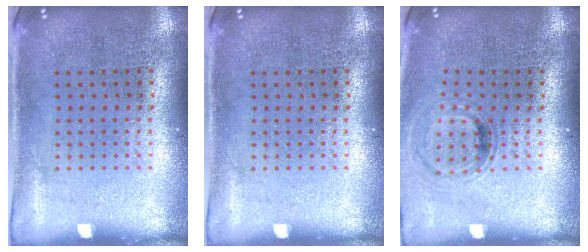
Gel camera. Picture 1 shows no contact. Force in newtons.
{"total": 0.0}
{"total": 0.8, "press": 0.8, "slide": 0.1}